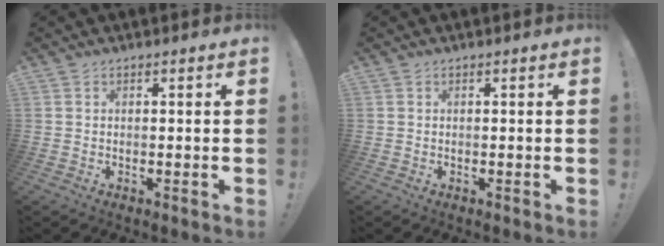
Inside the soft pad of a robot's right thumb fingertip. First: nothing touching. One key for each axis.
{"total": 0.0}